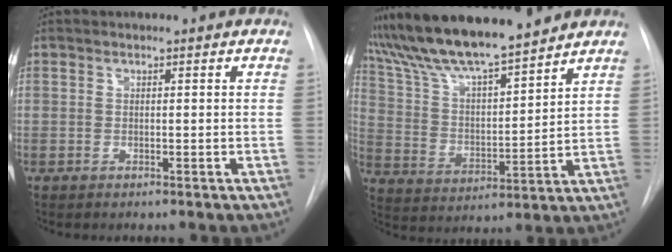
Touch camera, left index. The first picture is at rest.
{"total": 16.5, "force": [14.3, 1.6, 7.9], "torque": [-0.147, 0.010, 0.258]}